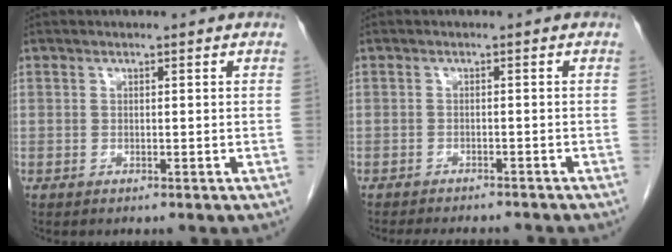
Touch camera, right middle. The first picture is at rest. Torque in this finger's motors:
{"motor_torque": [0.05, -0.05, 0.01, 0.00]}